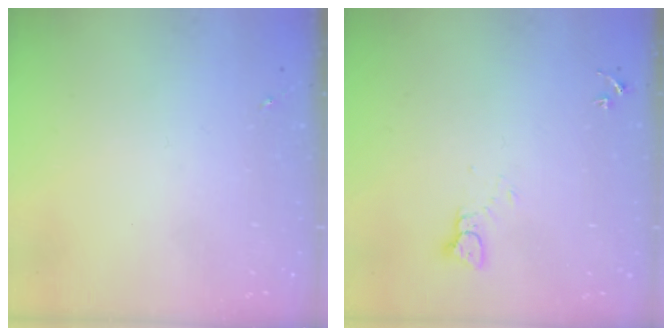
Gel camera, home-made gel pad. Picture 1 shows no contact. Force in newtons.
{"total": 2.6, "press": 2.6, "slide": 0.1}